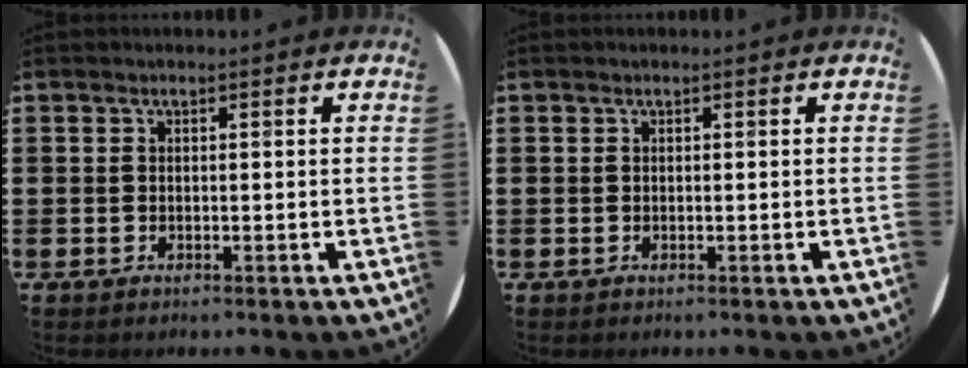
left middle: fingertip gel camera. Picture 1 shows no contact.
{"total": 0.0}